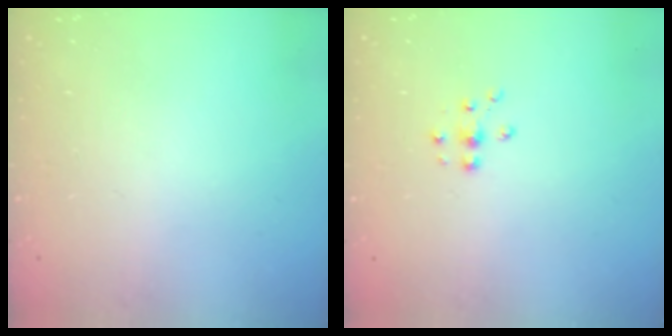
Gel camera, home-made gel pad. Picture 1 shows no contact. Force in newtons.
{"total": 5.6, "press": 5.5, "slide": 0.7}